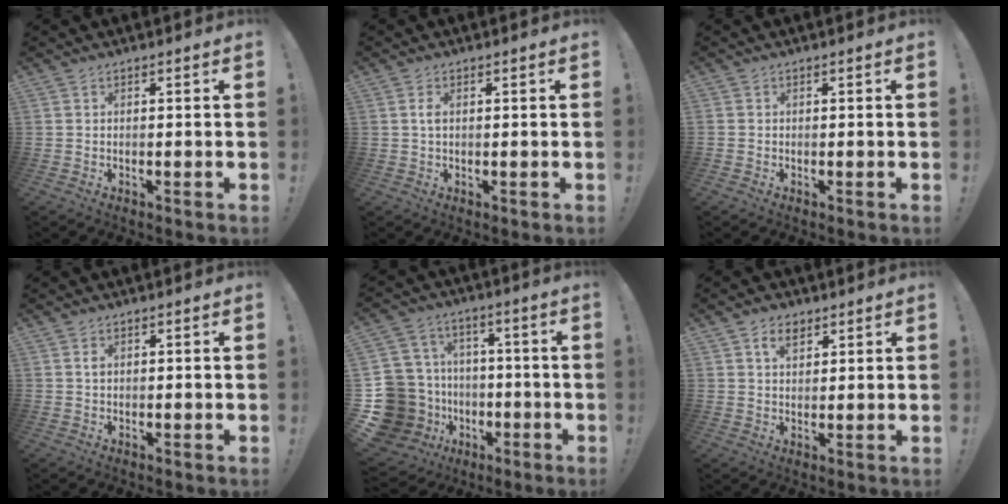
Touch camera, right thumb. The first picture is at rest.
{"total": 1.3, "force": [0.1, 0.7, 1.2], "torque": [-0.017, 0.001, -0.002]}
{"total": 0.7, "force": [-0.3, 0.6, 0.2], "torque": [-0.003, 0.003, -0.005]}
{"total": 0.7, "force": [0.2, 0.5, 0.5], "torque": [-0.002, -0.002, 0.002]}
{"total": 18.5, "force": [-4.5, 16.1, 7.8], "torque": [-0.164, 0.032, -0.026]}
{"total": 4.9, "force": [2.9, 3.0, 2.5], "torque": [-0.036, -0.006, 0.050]}